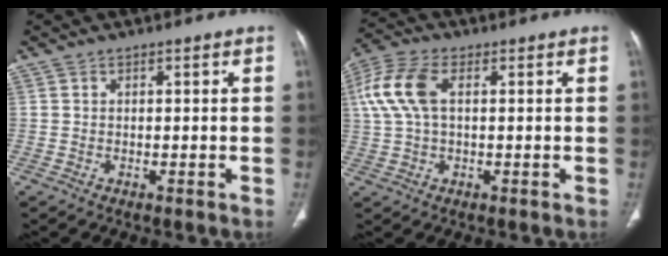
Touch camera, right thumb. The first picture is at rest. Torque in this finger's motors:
{"motor_torque": [0.43, 0.90, 1.04, 0.16, 0.14]}